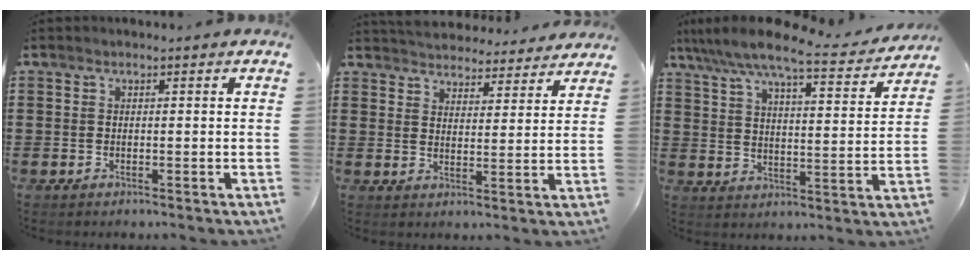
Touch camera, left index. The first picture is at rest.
{"total": 4.4, "force": [4.3, 0.2, -0.1], "torque": [-0.019, -0.028, 0.076]}
{"total": 7.7, "force": [6.7, 0.1, 3.8], "torque": [-0.101, -0.039, 0.111]}